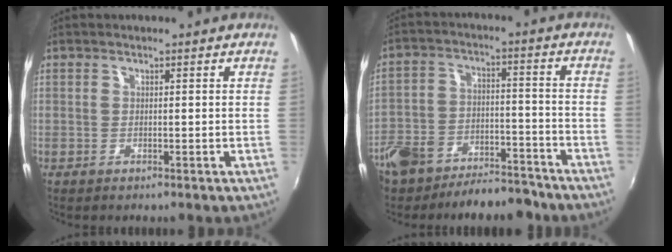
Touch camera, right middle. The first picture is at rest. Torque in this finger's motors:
{"motor_torque": [0.45, -0.46, 0.26, 0.10]}